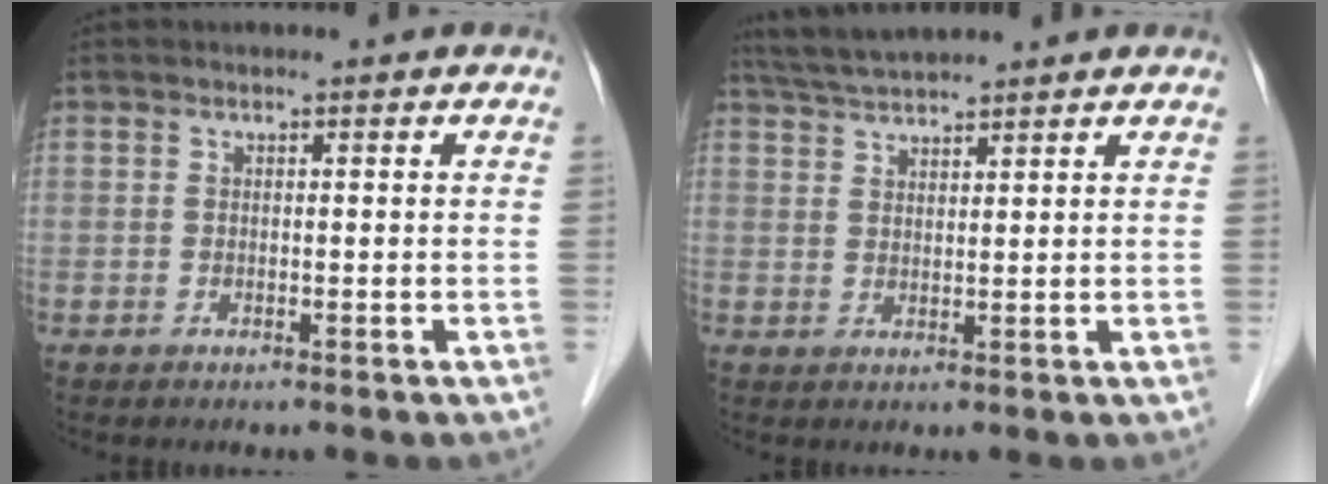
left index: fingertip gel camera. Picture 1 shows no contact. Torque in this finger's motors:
{"motor_torque": [-0.03, -0.16, 0.19, 0.06]}